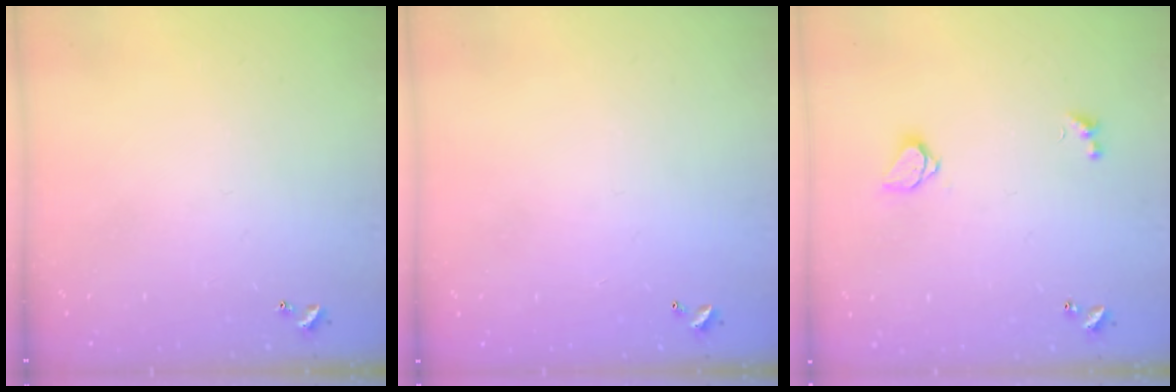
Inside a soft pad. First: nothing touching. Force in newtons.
{"total": 2.8, "press": 2.8, "slide": 0.1}
{"total": 1.7, "press": 1.7, "slide": 0.4}